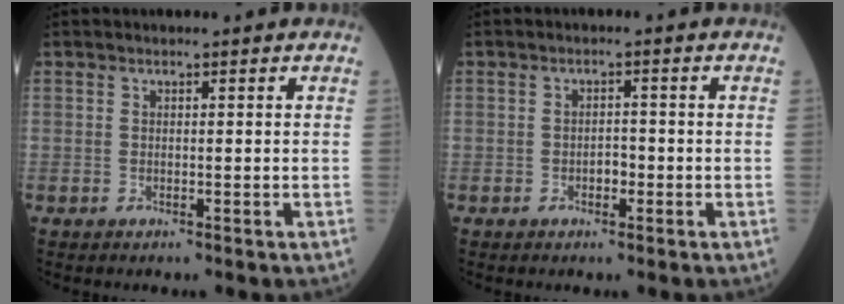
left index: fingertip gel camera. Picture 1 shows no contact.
{"total": 1.7, "force": [-0.7, 0.9, 1.2], "torque": [-0.017, 0.004, -0.012]}